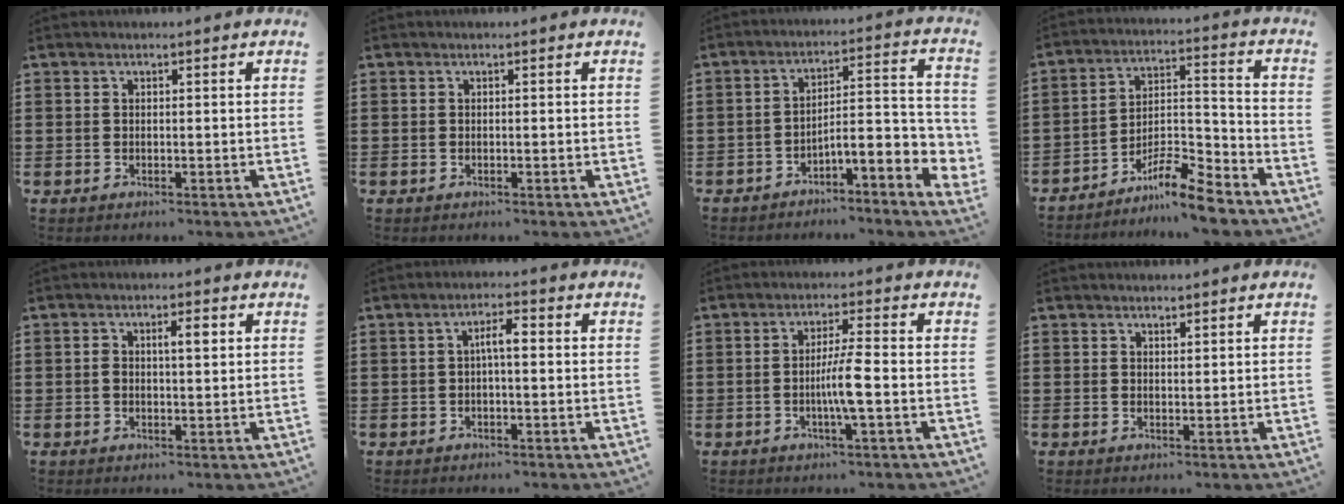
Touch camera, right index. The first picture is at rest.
{"total": 0.0}
{"total": 4.8, "force": [-3.6, 0.7, 3.0], "torque": [-0.047, -0.021, -0.076]}
{"total": 9.0, "force": [-7.5, 1.8, 4.6], "torque": [-0.073, 0.028, -0.140]}
{"total": 3.1, "force": [0.4, 1.0, 2.9], "torque": [-0.048, 0.003, 0.002]}
{"total": 3.1, "force": [-0.1, 0.7, 3.1], "torque": [-0.058, 0.008, -0.006]}
{"total": 5.0, "force": [-1.1, -0.1, 4.8], "torque": [-0.093, -0.008, -0.026]}
{"total": 0.9, "force": [0.8, 0.3, 0.2], "torque": [-0.004, 0.001, 0.016]}